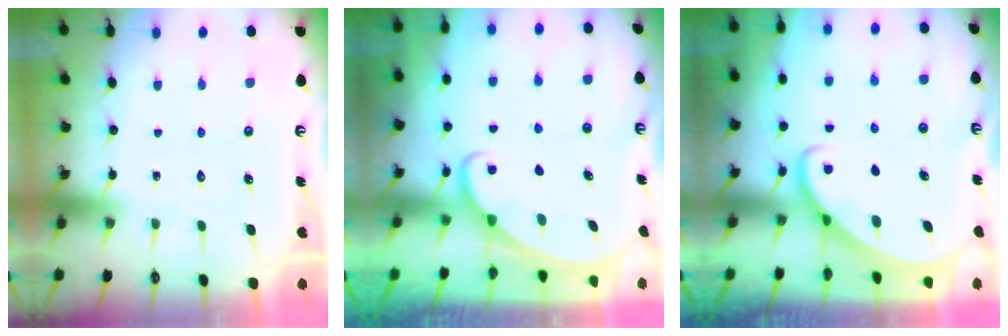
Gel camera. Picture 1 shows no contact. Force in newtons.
{"total": 1.6, "press": 1.6, "slide": 0.1}
{"total": 2.7, "press": 2.6, "slide": 0.2}